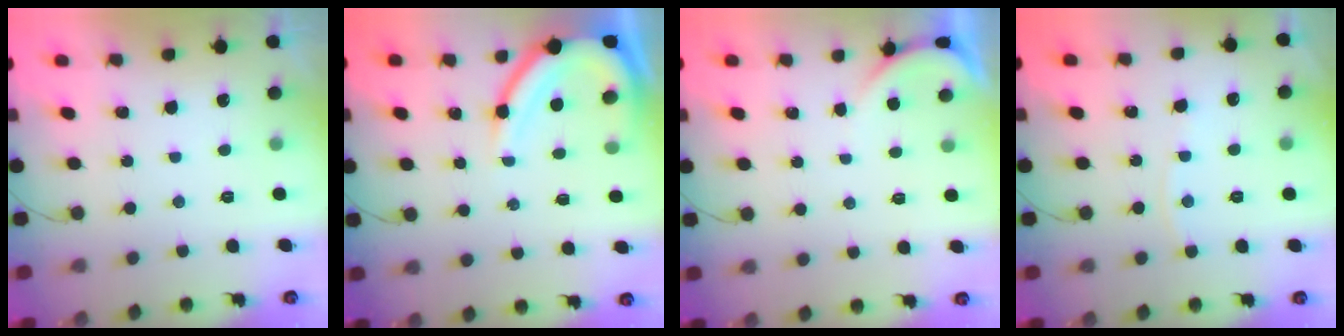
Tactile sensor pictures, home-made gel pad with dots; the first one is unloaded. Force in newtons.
{"total": 10.6, "press": 10.5, "slide": 1.1}
{"total": 2.0, "press": 2.0, "slide": 0.2}
{"total": 3.2, "press": 3.1, "slide": 0.4}